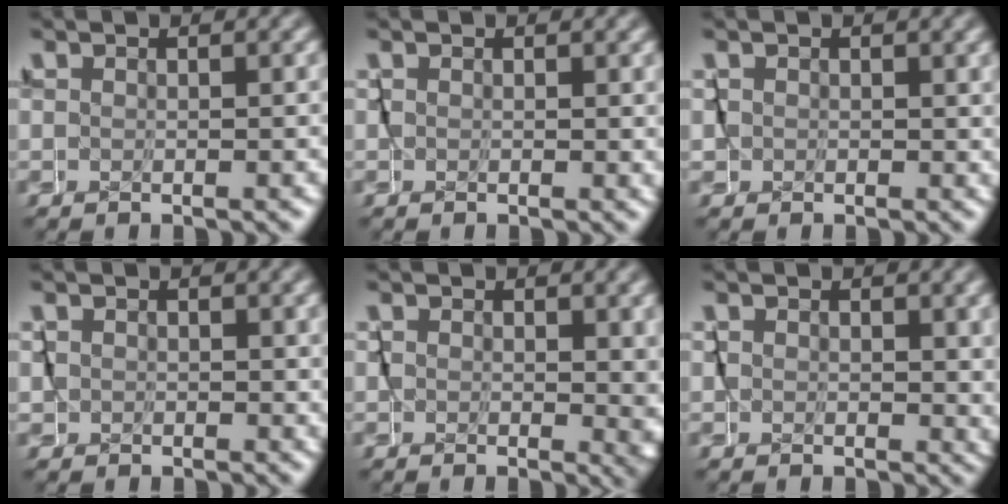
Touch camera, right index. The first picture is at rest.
{"total": 0.6, "force": [0.1, 0.4, 0.5], "torque": [-0.006, -0.004, 0.002]}
{"total": 2.4, "force": [-0.1, 2.2, 1.0], "torque": [-0.027, -0.005, -0.005]}
{"total": 1.9, "force": [0.0, 1.7, 0.9], "torque": [-0.020, -0.003, -0.002]}
{"total": 2.2, "force": [0.4, 1.1, 1.9], "torque": [-0.015, -0.011, 0.008]}
{"total": 1.3, "force": [0.3, 1.0, 0.9], "torque": [-0.011, -0.006, 0.006]}